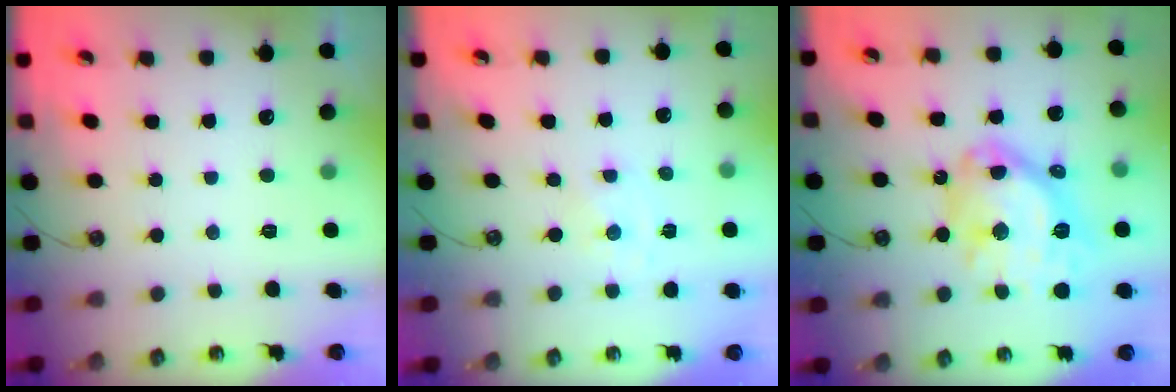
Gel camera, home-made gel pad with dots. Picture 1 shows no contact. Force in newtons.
{"total": 0.0}
{"total": 19.4, "press": 19.3, "slide": 1.9}